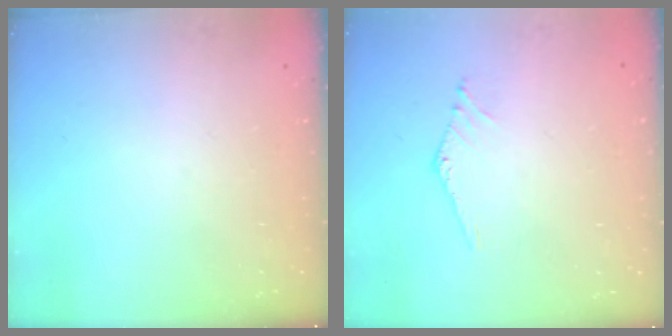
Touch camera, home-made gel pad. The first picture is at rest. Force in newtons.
{"total": 0.8, "press": 0.7, "slide": 0.1}